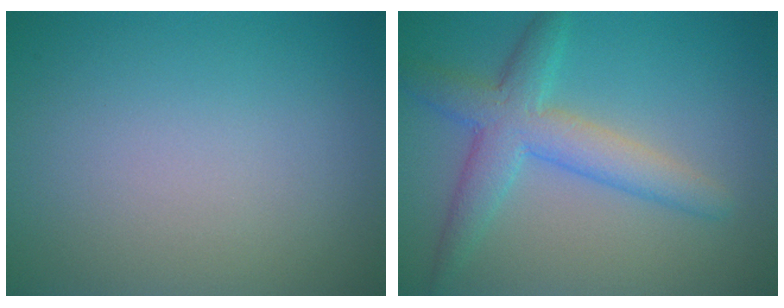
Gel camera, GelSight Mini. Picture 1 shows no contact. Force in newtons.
{"total": 4.7, "press": 4.7, "slide": 0.1}